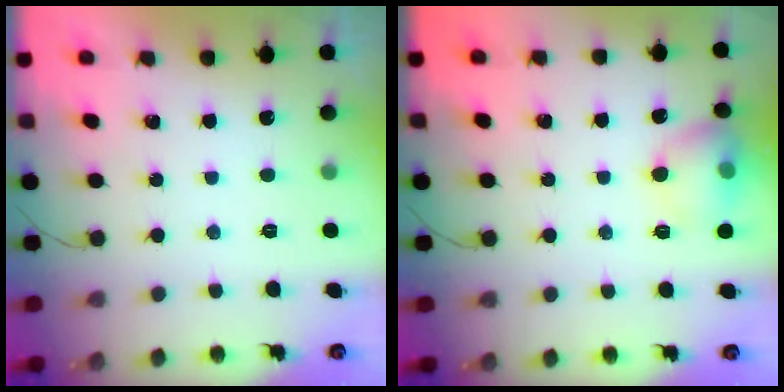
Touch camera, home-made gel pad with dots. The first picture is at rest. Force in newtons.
{"total": 10.6, "press": 10.5, "slide": 1.6}